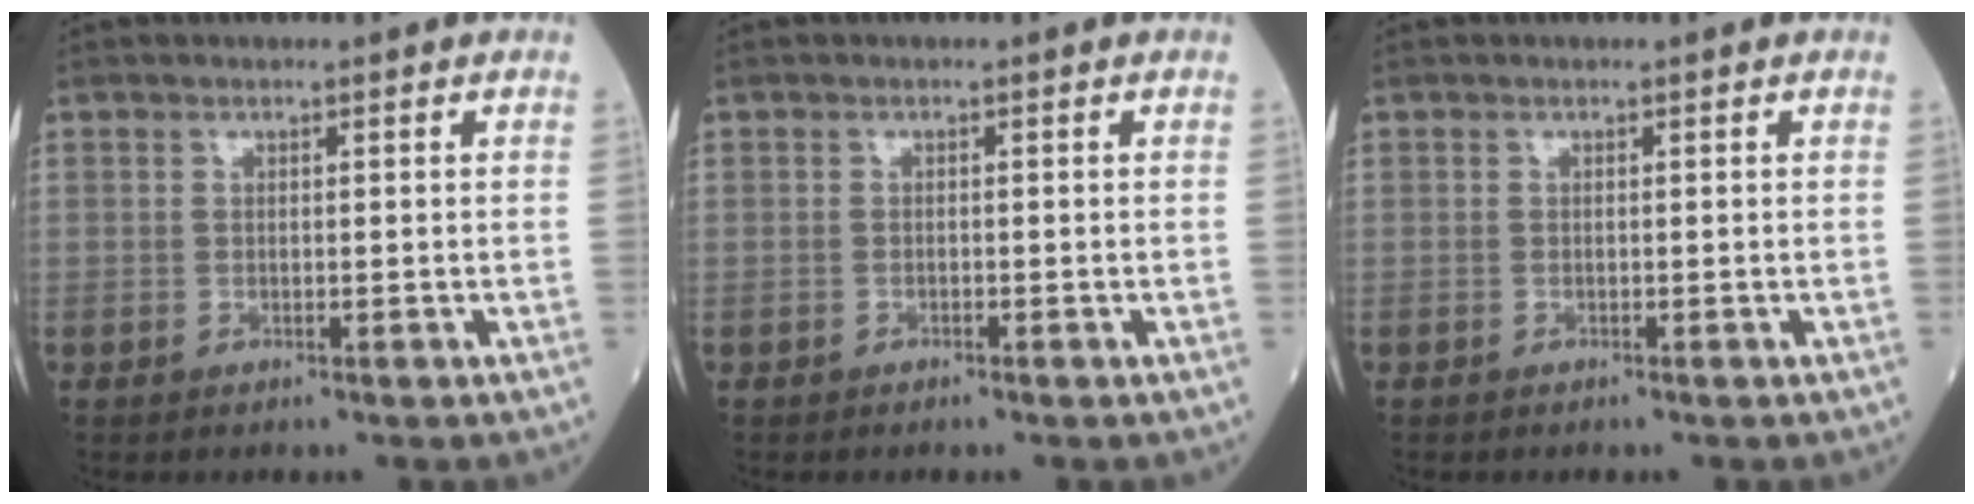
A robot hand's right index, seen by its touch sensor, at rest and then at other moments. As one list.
[{"total": 0.0}, {"total": 0.0}]